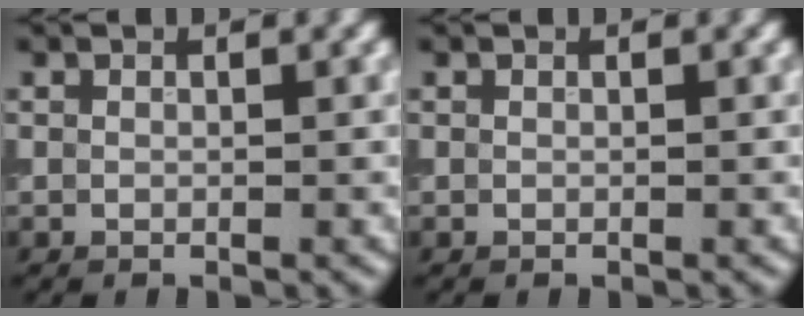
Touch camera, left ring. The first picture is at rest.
{"total": 0.0}